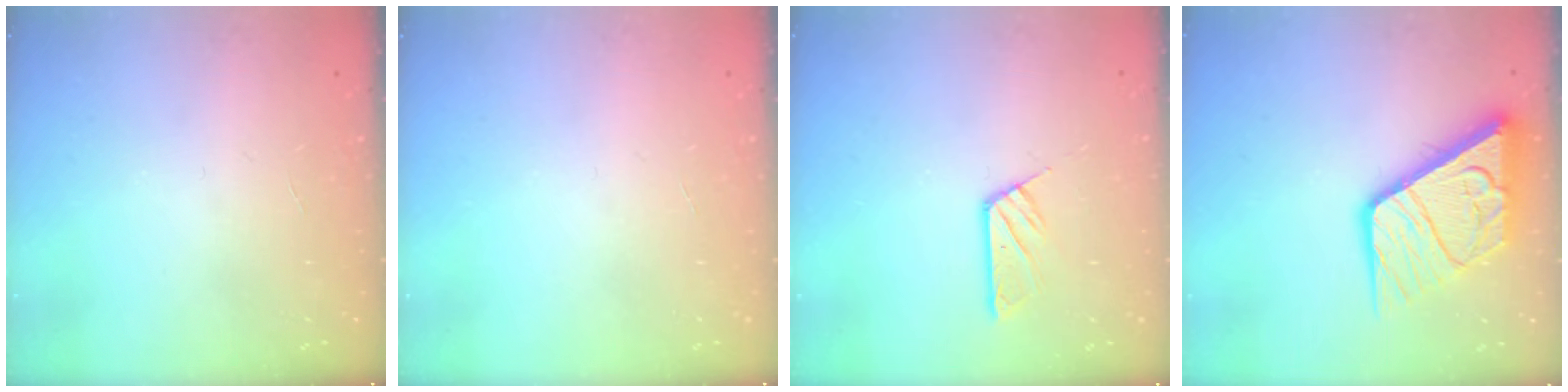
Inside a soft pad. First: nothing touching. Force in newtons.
{"total": 0.0}
{"total": 6.2, "press": 6.2, "slide": 0.1}
{"total": 17.9, "press": 17.8, "slide": 1.9}